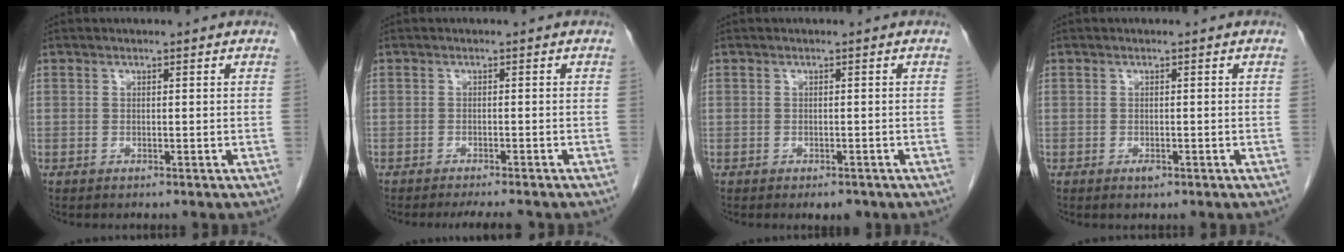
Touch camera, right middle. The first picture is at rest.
{"total": 5.4, "force": [-4.8, 0.6, 2.5], "torque": [-0.026, -0.008, -0.065]}
{"total": 2.1, "force": [-1.5, 1.0, 1.2], "torque": [-0.010, 0.000, -0.012]}
{"total": 1.0, "force": [-0.6, 0.4, 0.8], "torque": [-0.013, -0.001, -0.007]}